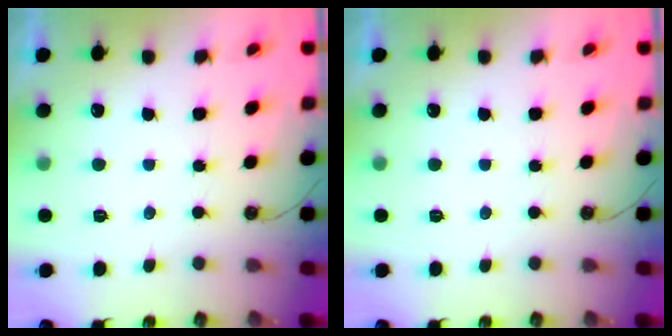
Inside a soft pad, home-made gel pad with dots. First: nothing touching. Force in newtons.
{"total": 0.0}